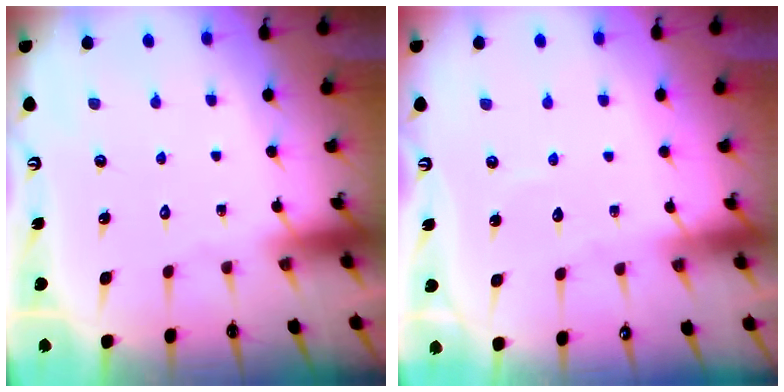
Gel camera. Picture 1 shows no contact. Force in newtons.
{"total": 3.9, "press": 3.8, "slide": 0.3}